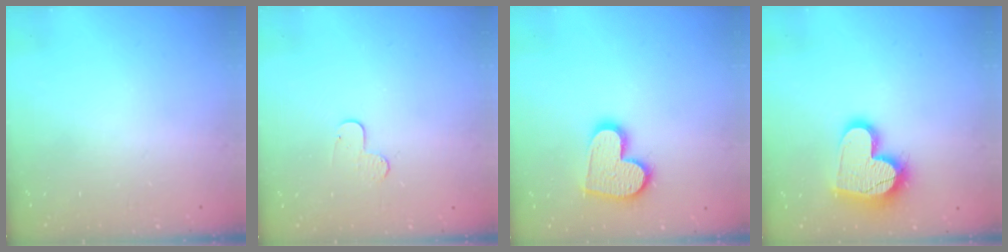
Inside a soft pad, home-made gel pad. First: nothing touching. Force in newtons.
{"total": 5.5, "press": 5.5, "slide": 0.5}
{"total": 13.8, "press": 13.8, "slide": 1.1}
{"total": 16.5, "press": 16.5, "slide": 1.1}